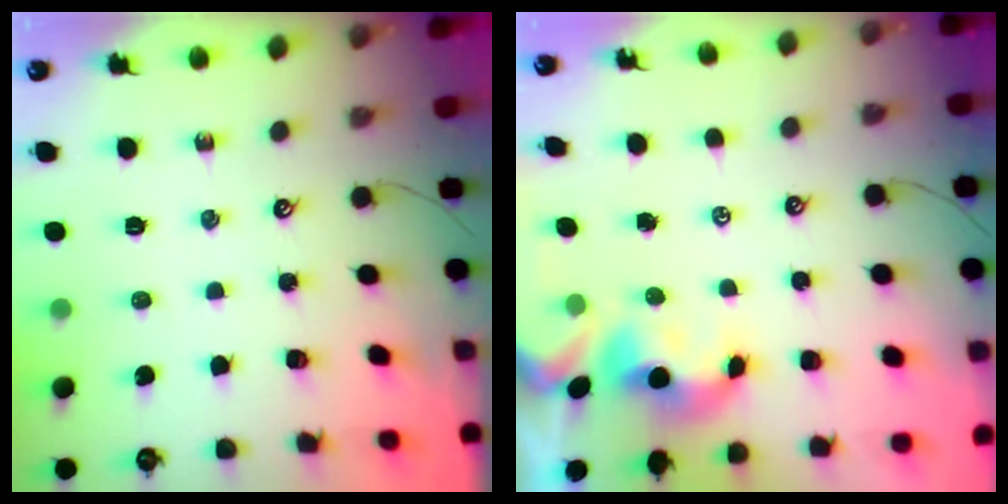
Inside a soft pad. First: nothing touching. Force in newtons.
{"total": 1.7, "press": 1.5, "slide": 0.7}